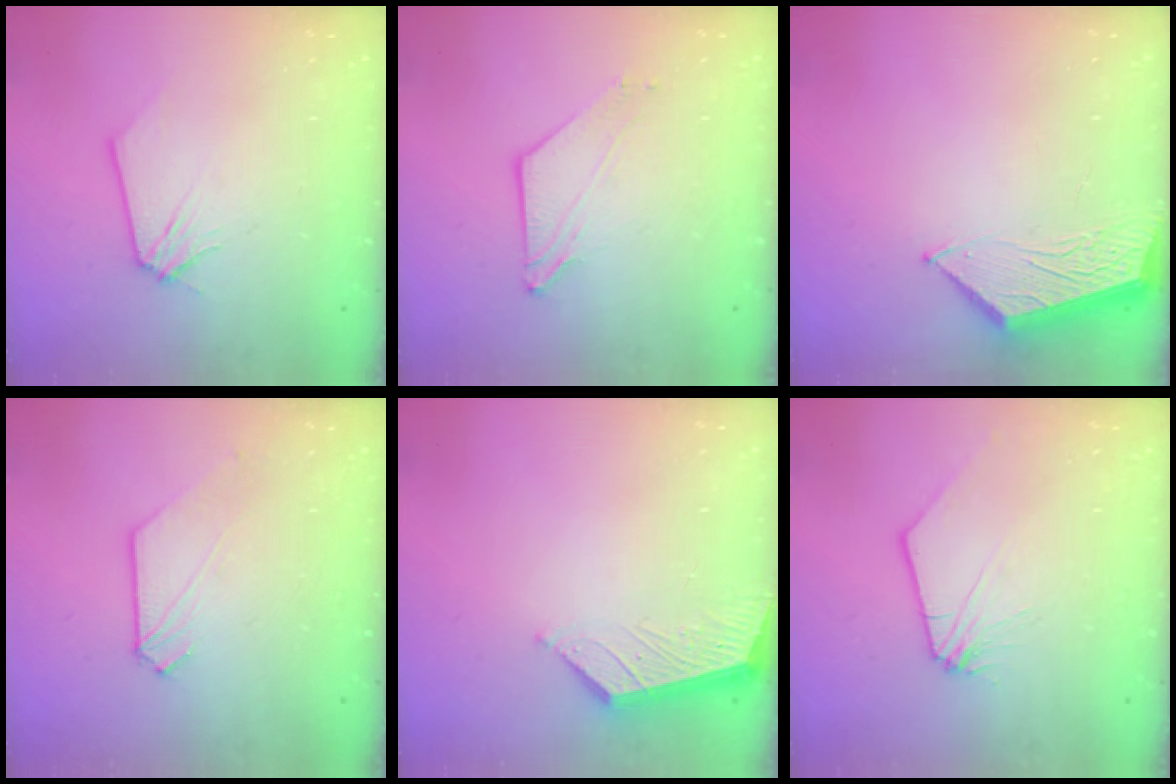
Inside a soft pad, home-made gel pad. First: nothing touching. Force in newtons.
{"total": 4.5, "press": 4.5, "slide": 0.5}
{"total": 4.5, "press": 4.4, "slide": 0.4}
{"total": 0.7, "press": 0.7, "slide": 0.1}
{"total": 5.3, "press": 5.3, "slide": 0.2}
{"total": 0.0}